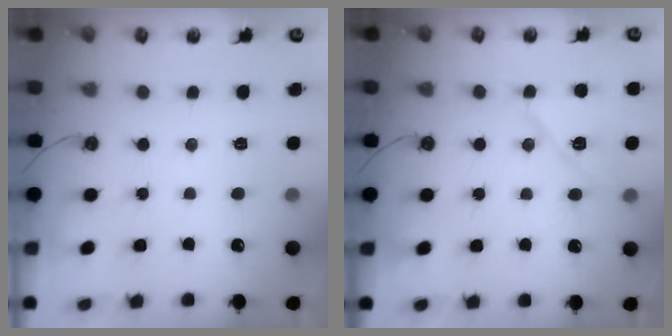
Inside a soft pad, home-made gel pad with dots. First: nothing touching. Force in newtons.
{"total": 9.4, "press": 9.4, "slide": 0.7}